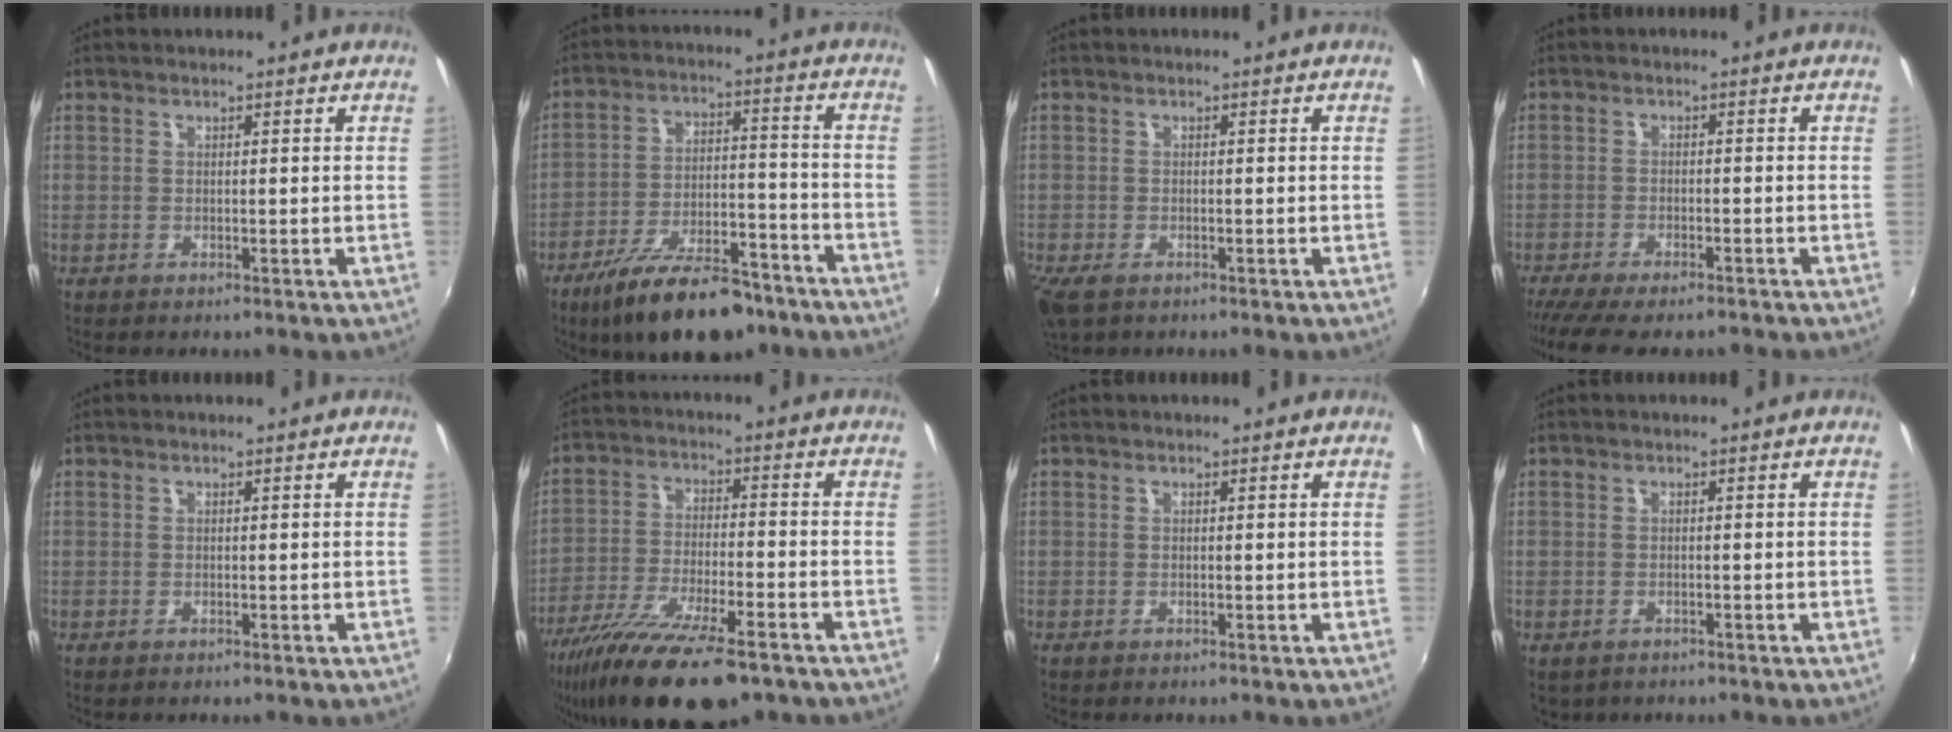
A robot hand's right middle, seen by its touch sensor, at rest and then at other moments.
{"total": 18.9, "force": [-14.1, 6.7, 10.7], "torque": [-0.194, -0.016, -0.214]}
{"total": 4.3, "force": [-2.7, 2.1, 2.5], "torque": [-0.060, -0.019, -0.050]}
{"total": 9.7, "force": [-8.3, 2.0, 4.7], "torque": [-0.110, -0.037, -0.136]}
{"total": 0.0}
{"total": 19.2, "force": [-14.0, 4.9, 12.2], "torque": [-0.242, -0.052, -0.240]}
{"total": 0.0}
{"total": 2.2, "force": [-1.3, 1.5, 0.9], "torque": [-0.022, -0.009, -0.016]}